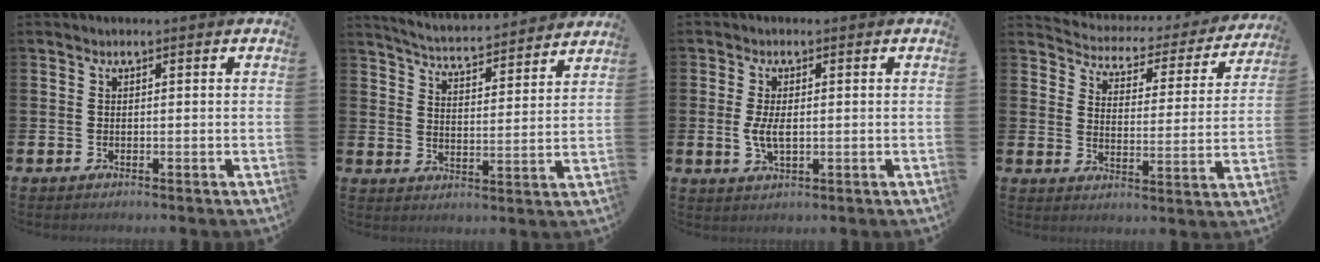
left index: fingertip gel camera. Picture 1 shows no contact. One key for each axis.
{"total": 4.8, "fx": 4.7, "fy": 0.0, "fz": 0.4, "tx": -0.031, "ty": -0.044, "tz": 0.079}
{"total": 3.2, "fx": 0.0, "fy": 1.5, "fz": 2.9, "tx": -0.055, "ty": 0.003, "tz": -0.001}
{"total": 3.2, "fx": 2.9, "fy": 1.3, "fz": 0.4, "tx": -0.033, "ty": -0.032, "tz": 0.039}